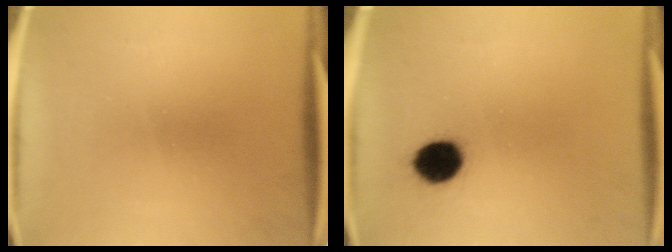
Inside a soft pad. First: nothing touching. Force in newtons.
{"total": 8.0}